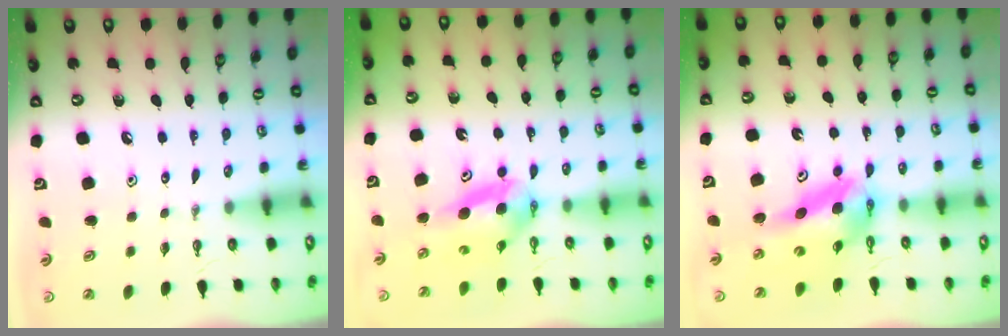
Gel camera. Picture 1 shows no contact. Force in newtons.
{"total": 7.3, "press": 4.9, "slide": 5.3}
{"total": 10.9, "press": 10.9, "slide": 1.1}